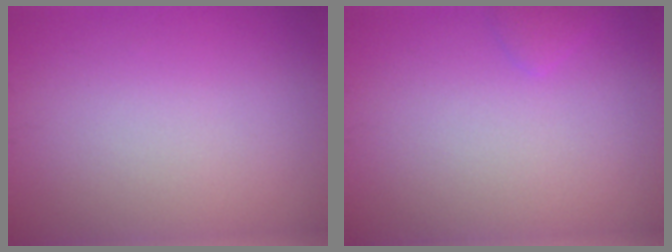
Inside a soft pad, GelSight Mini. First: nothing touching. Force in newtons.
{"total": 0.9, "press": 0.9, "slide": 0.1}